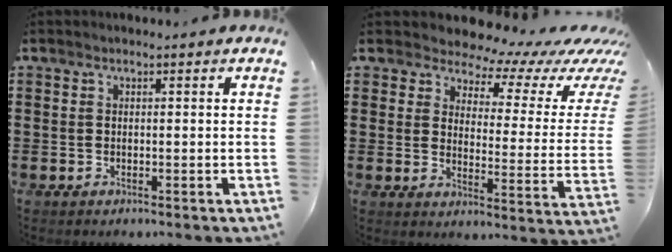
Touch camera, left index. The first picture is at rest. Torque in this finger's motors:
{"motor_torque": [2.14, 0.00, 0.20, -0.04]}